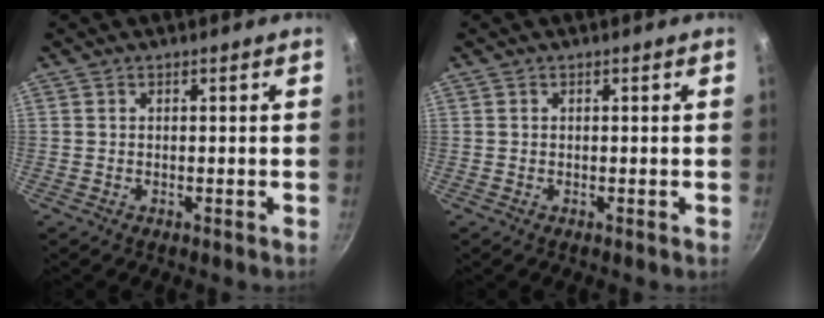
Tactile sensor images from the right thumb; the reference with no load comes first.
{"total": 0.0}